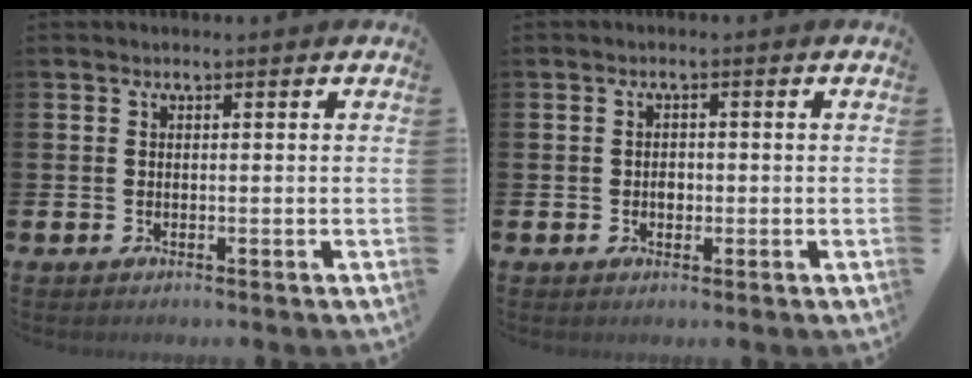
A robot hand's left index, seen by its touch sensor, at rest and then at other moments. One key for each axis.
{"total": 1.5, "fx": -0.2, "fy": 1.2, "fz": 0.9, "tx": -0.004, "ty": 0.002, "tz": -0.008}